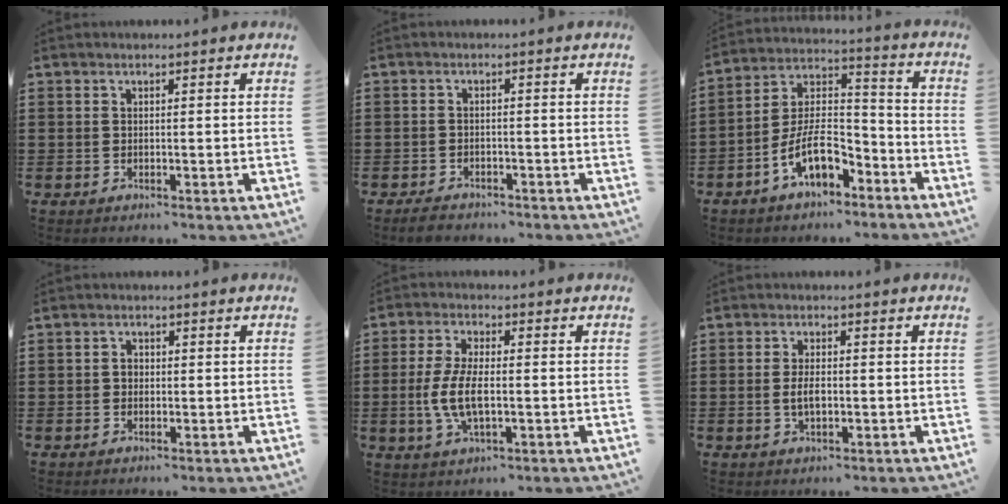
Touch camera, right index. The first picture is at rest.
{"total": 2.0, "force": [-1.9, 0.6, 0.3], "torque": [-0.009, 0.004, -0.040]}
{"total": 10.2, "force": [-6.3, 4.9, 6.4], "torque": [-0.135, 0.010, -0.119]}
{"total": 0.9, "force": [-0.1, 0.6, 0.6], "torque": [-0.013, 0.003, -0.002]}
{"total": 6.8, "force": [-1.0, 2.7, 6.2], "torque": [-0.143, -0.006, -0.028]}
{"total": 3.3, "force": [-0.4, 1.4, 2.9], "torque": [-0.062, 0.001, -0.010]}